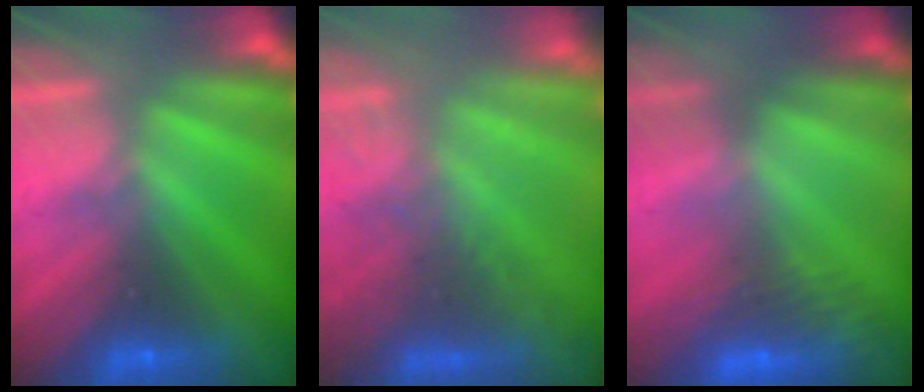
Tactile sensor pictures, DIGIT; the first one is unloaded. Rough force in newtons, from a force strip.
{"total": 10.6}
{"total": 2.8}